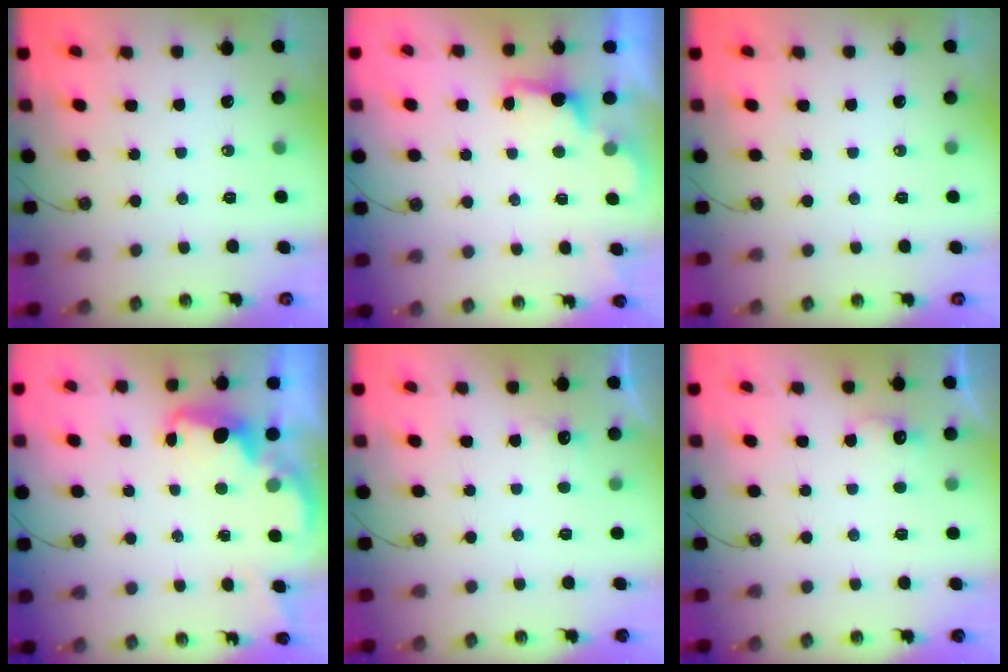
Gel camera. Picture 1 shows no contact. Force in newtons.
{"total": 1.8, "press": 1.5, "slide": 1.0}
{"total": 0.0}
{"total": 2.1, "press": 2.0, "slide": 0.6}
{"total": 5.9, "press": 5.8, "slide": 1.2}
{"total": 5.2, "press": 5.0, "slide": 1.2}